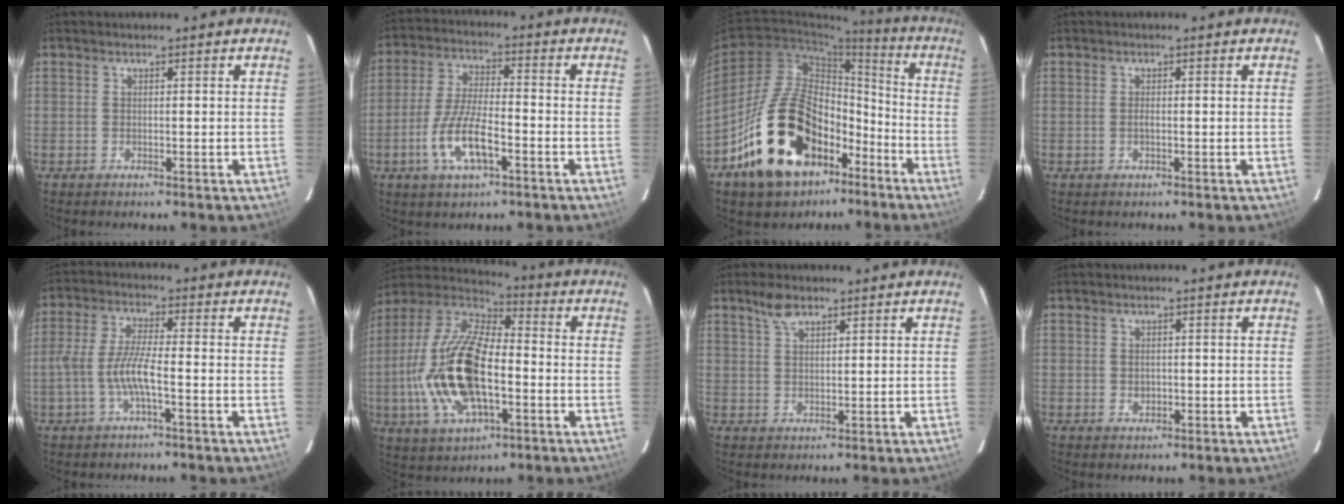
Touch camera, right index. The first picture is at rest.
{"total": 10.6, "force": [-4.4, 3.3, 9.0], "torque": [-0.188, -0.002, -0.082]}
{"total": 21.7, "force": [-12.1, 13.0, 12.5], "torque": [-0.236, 0.022, -0.177]}
{"total": 0.7, "force": [-0.2, 0.2, 0.7], "torque": [-0.013, 0.002, -0.004]}
{"total": 6.8, "force": [-2.4, 0.7, 6.4], "torque": [-0.136, 0.004, -0.045]}
{"total": 21.1, "force": [-4.2, 9.6, 18.4], "torque": [-0.389, -0.003, -0.080]}
{"total": 3.8, "force": [2.7, 1.5, 2.2], "torque": [-0.041, 0.009, 0.051]}
{"total": 1.4, "force": [-0.2, 1.2, 0.7], "torque": [-0.008, 0.003, -0.002]}